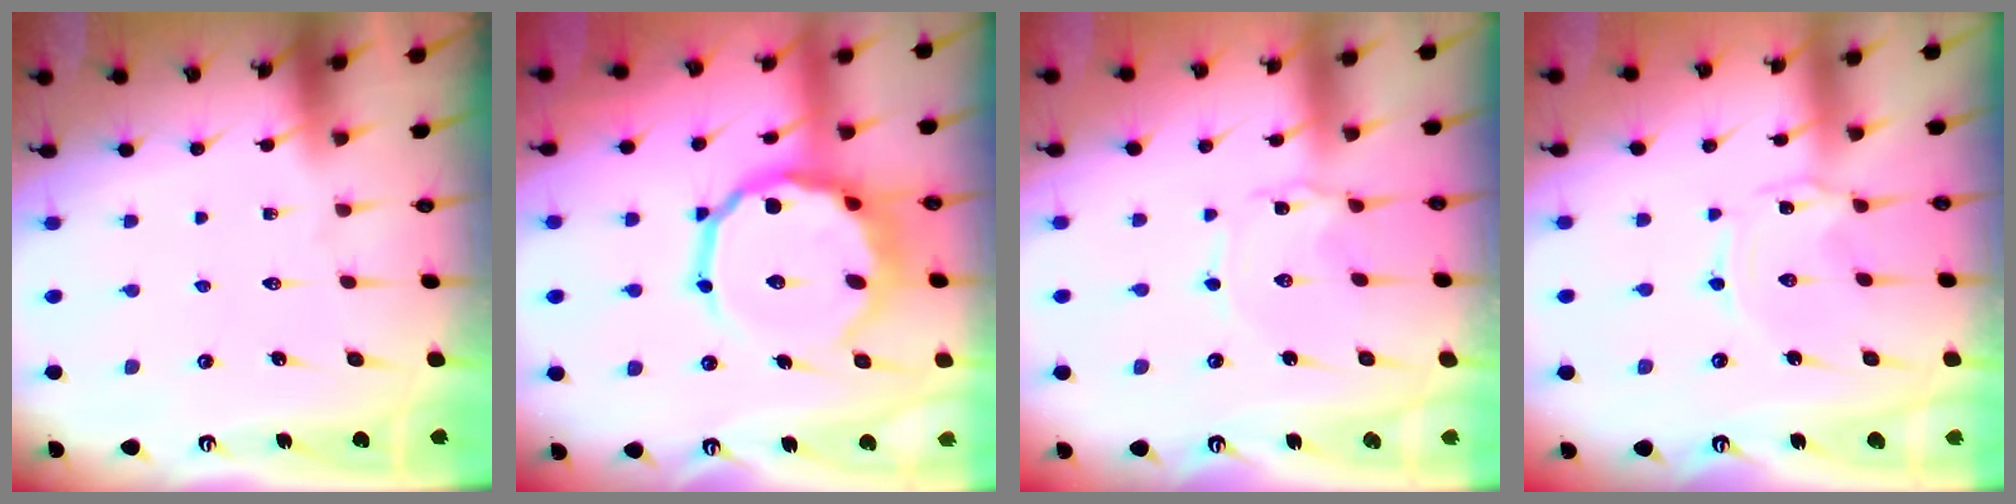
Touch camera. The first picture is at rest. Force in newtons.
{"total": 16.5, "press": 16.1, "slide": 3.3}
{"total": 1.7, "press": 1.7, "slide": 0.2}
{"total": 0.0}